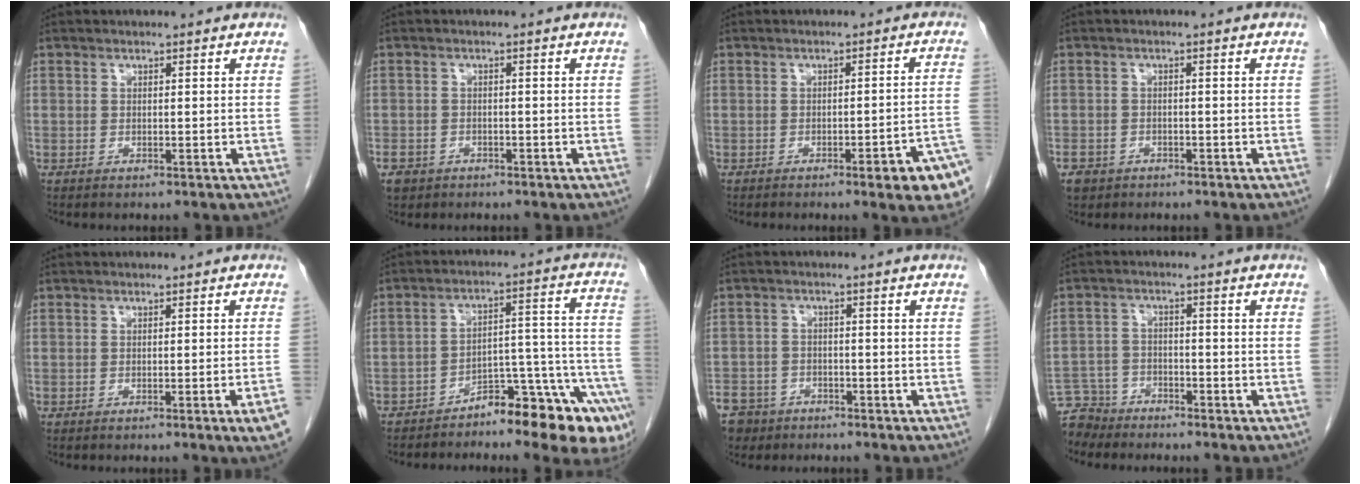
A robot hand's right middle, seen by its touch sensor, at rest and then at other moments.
{"total": 4.5, "force": [-2.8, 3.3, 0.9], "torque": [-0.023, 0.004, -0.044]}
{"total": 7.4, "force": [-4.0, 0.3, 6.2], "torque": [-0.065, 0.000, -0.048]}
{"total": 4.4, "force": [-2.8, 3.3, 0.8], "torque": [-0.021, 0.005, -0.044]}
{"total": 3.7, "force": [-2.0, -0.7, 3.0], "torque": [-0.031, -0.012, -0.030]}
{"total": 13.8, "force": [-10.5, 3.0, 8.4], "torque": [-0.054, 0.070, -0.151]}
{"total": 9.3, "force": [-6.2, 6.6, 1.8], "torque": [-0.063, 0.000, -0.105]}
{"total": 5.9, "force": [-5.3, 2.3, -0.8], "torque": [0.017, 0.000, -0.104]}